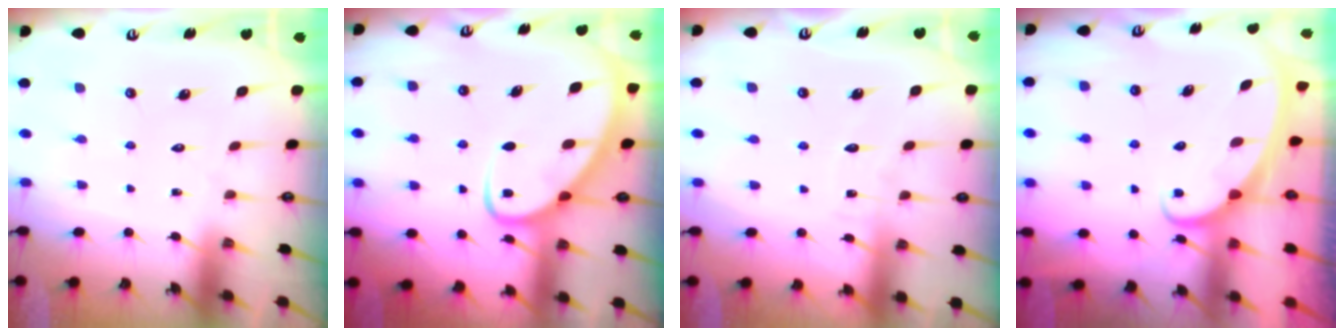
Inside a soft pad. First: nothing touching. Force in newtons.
{"total": 5.7, "press": 5.7, "slide": 0.7}
{"total": 3.1, "press": 3.1, "slide": 0.3}
{"total": 2.6, "press": 2.6, "slide": 0.3}